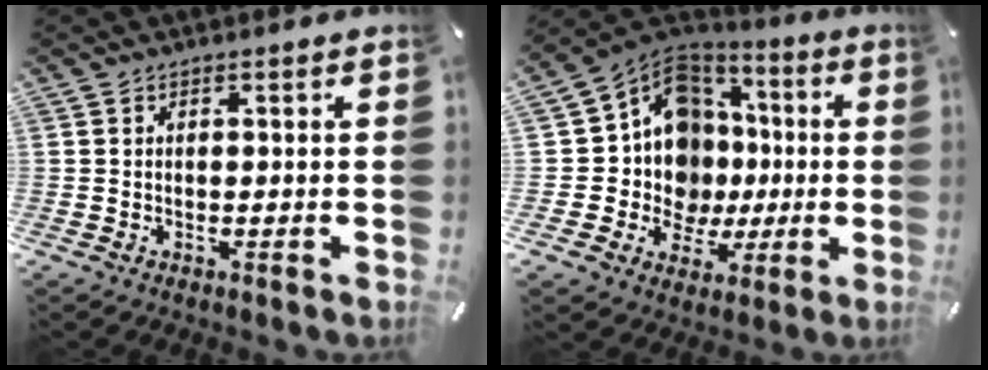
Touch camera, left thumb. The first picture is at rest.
{"total": 14.8, "force": [0.7, 13.7, 5.6], "torque": [-0.120, -0.031, 0.030]}